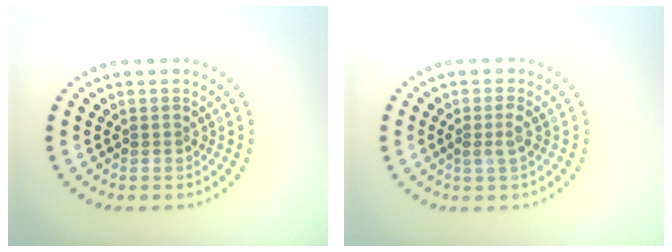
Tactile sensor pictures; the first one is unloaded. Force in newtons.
{"total": 1.4, "press": 1.2, "slide": 0.7}